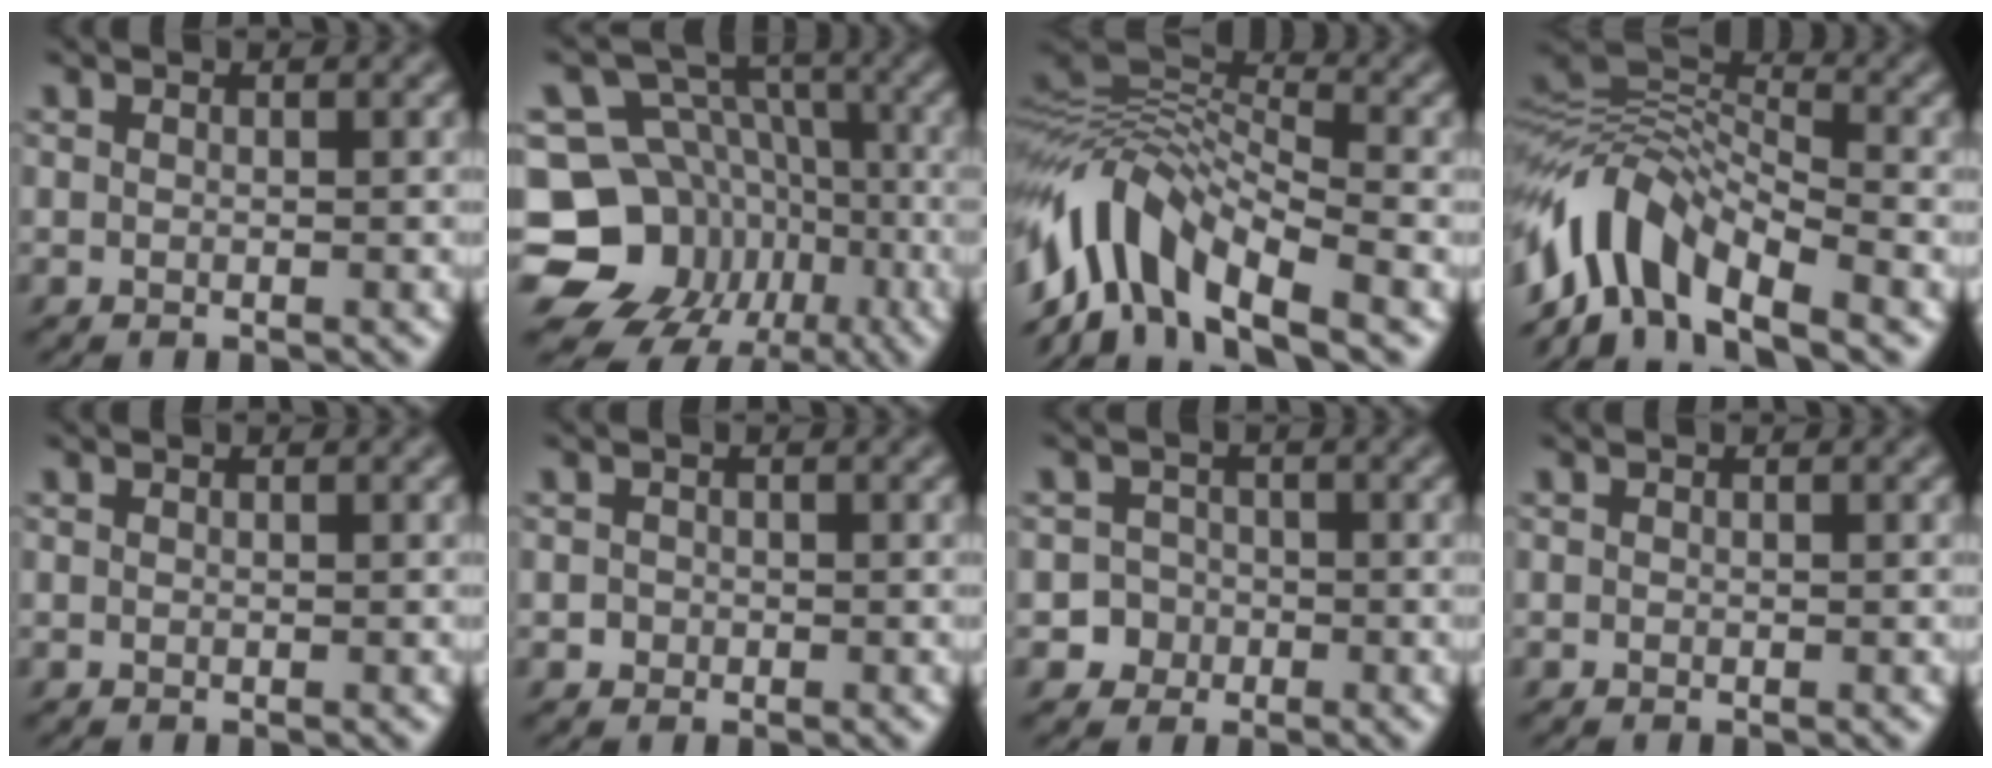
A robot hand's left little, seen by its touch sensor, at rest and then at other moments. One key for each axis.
{"total": 15.3, "fx": -6.8, "fy": 12.6, "fz": 5.2, "tx": -0.104, "ty": -0.010, "tz": -0.123}
{"total": 8.9, "fx": -4.9, "fy": 3.7, "fz": 6.5, "tx": -0.113, "ty": 0.015, "tz": -0.108}
{"total": 7.7, "fx": -4.6, "fy": 3.4, "fz": 5.1, "tx": -0.083, "ty": 0.013, "tz": -0.103}
{"total": 0.0}
{"total": 0.8, "fx": -0.4, "fy": 0.7, "fz": 0.0, "tx": 0.009, "ty": -0.003, "tz": -0.009}
{"total": 3.6, "fx": -1.9, "fy": 3.1, "fz": 0.2, "tx": 0.031, "ty": -0.001, "tz": -0.041}
{"total": 0.0}